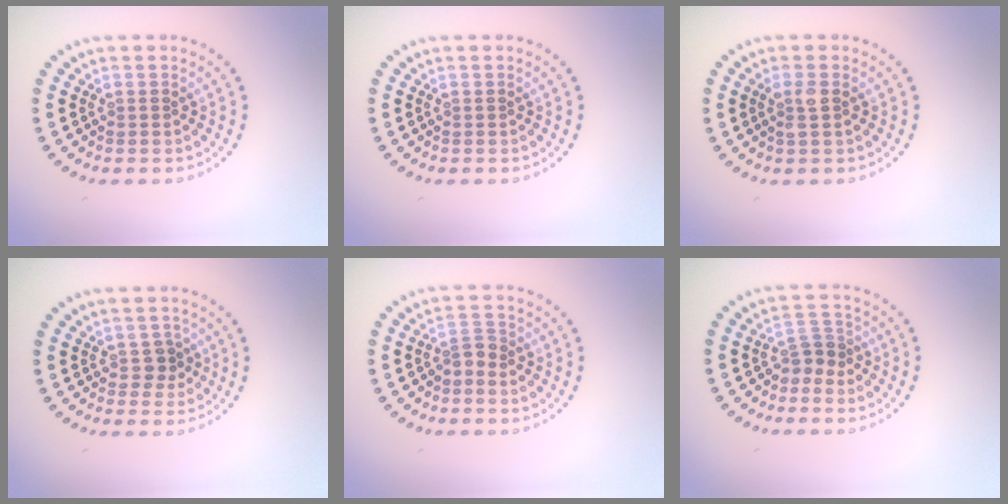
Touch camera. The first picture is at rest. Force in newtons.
{"total": 0.0}
{"total": 1.5, "press": 1.4, "slide": 0.7}
{"total": 1.3, "press": 1.0, "slide": 0.8}
{"total": 1.5, "press": 1.3, "slide": 0.9}
{"total": 1.9, "press": 1.4, "slide": 1.3}